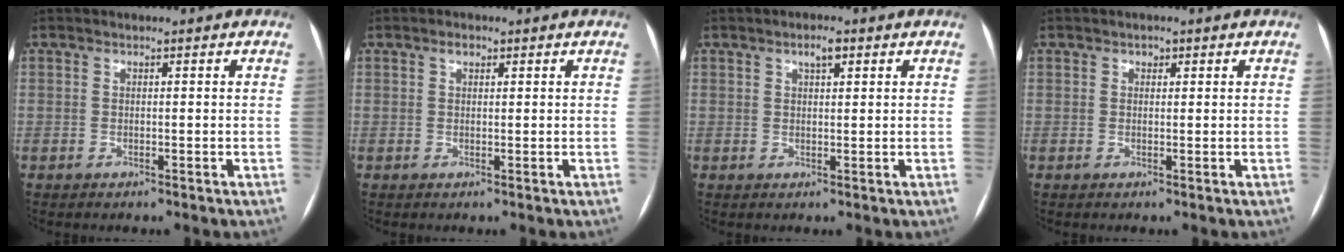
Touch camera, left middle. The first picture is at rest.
{"total": 1.2, "force": [0.7, 0.7, 0.7], "torque": [-0.014, 0.006, 0.011]}
{"total": 2.2, "force": [1.2, 0.7, 1.7], "torque": [-0.031, 0.005, 0.020]}
{"total": 1.2, "force": [0.7, 0.9, 0.4], "torque": [-0.004, -0.002, 0.009]}